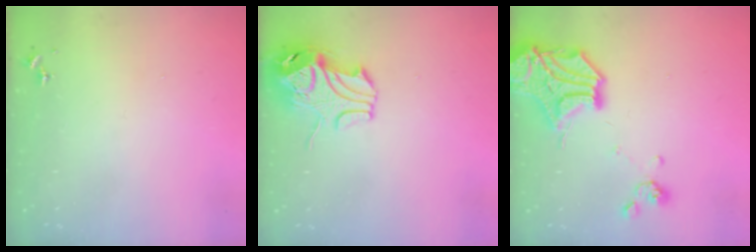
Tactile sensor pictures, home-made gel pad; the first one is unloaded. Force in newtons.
{"total": 10.5, "press": 10.4, "slide": 1.5}
{"total": 19.9, "press": 19.8, "slide": 2.6}